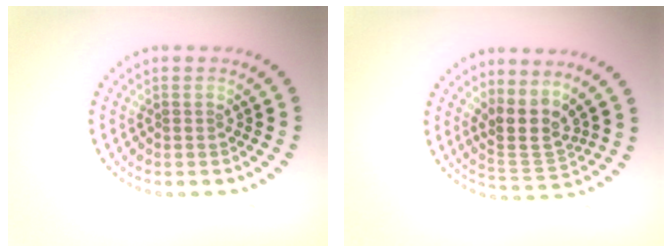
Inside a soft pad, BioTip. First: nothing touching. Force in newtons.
{"total": 3.3, "press": 2.5, "slide": 2.1}